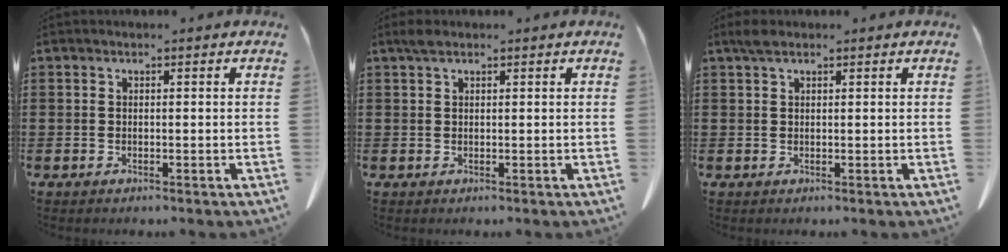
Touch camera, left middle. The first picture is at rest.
{"total": 1.3, "force": [0.8, 0.5, 0.9], "torque": [-0.021, 0.002, 0.016]}
{"total": 1.7, "force": [1.1, 0.6, 1.1], "torque": [-0.025, 0.003, 0.020]}